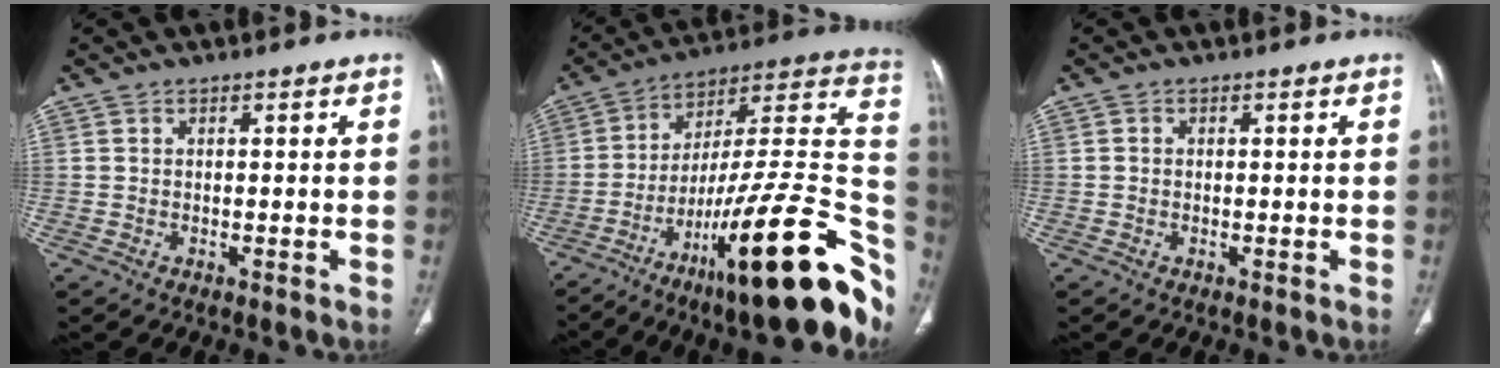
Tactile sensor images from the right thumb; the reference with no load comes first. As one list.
[{"total": 33.1, "force": [-16.1, 8.5, 27.7], "torque": [-0.304, 0.082, -0.242]}, {"total": 0.6, "force": [-0.1, 0.5, 0.2], "torque": [-0.003, 0.002, -0.002]}]